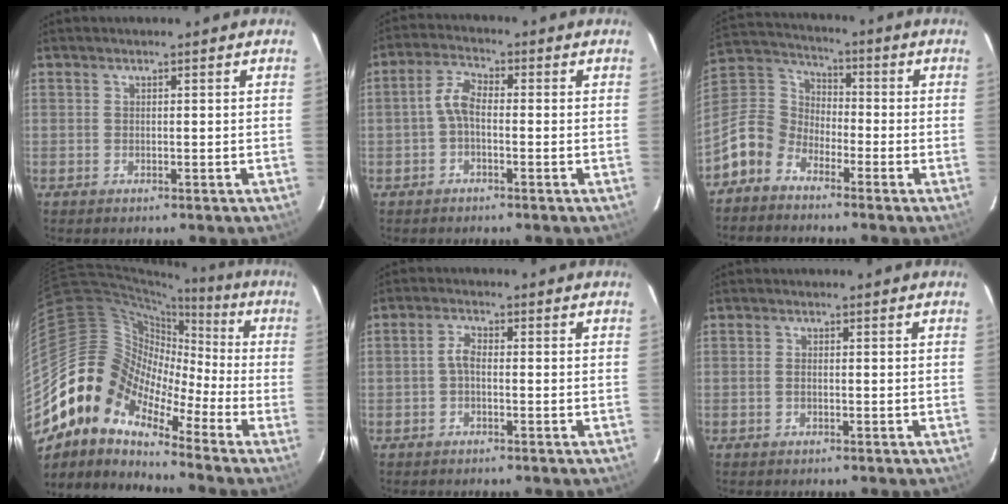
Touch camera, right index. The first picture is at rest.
{"total": 3.9, "force": [-1.1, 1.8, 3.2], "torque": [-0.072, 0.016, -0.025]}
{"total": 9.6, "force": [-6.4, 6.5, 2.9], "torque": [-0.076, 0.035, -0.147]}
{"total": 11.0, "force": [-7.0, 7.4, 4.2], "torque": [-0.064, 0.026, -0.166]}
{"total": 2.2, "force": [-0.7, 1.0, 1.8], "torque": [-0.039, 0.008, -0.015]}
{"total": 0.9, "force": [-0.3, 0.5, 0.7], "torque": [-0.015, 0.001, -0.006]}